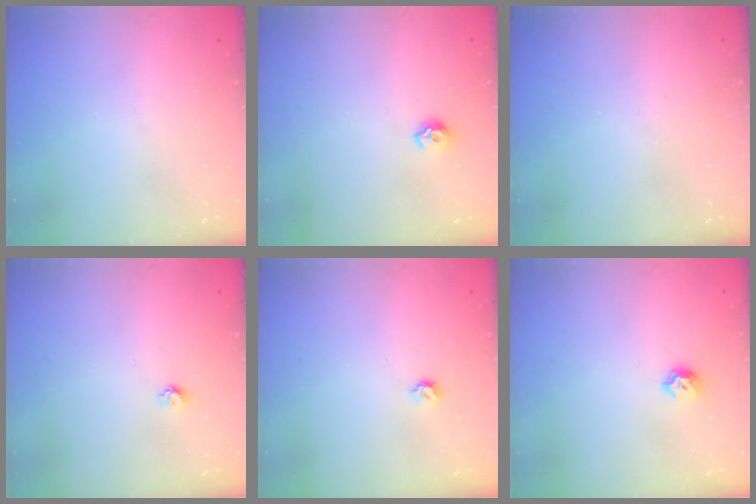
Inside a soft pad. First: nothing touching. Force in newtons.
{"total": 7.2, "press": 7.2, "slide": 1.0}
{"total": 0.0}
{"total": 3.9, "press": 3.9, "slide": 0.3}
{"total": 3.9, "press": 3.8, "slide": 0.8}
{"total": 6.4, "press": 6.3, "slide": 0.9}